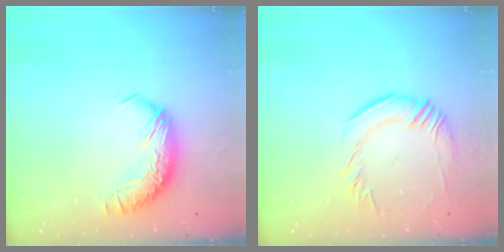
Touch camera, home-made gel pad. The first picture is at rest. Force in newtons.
{"total": 1.5, "press": 1.0, "slide": 1.1}